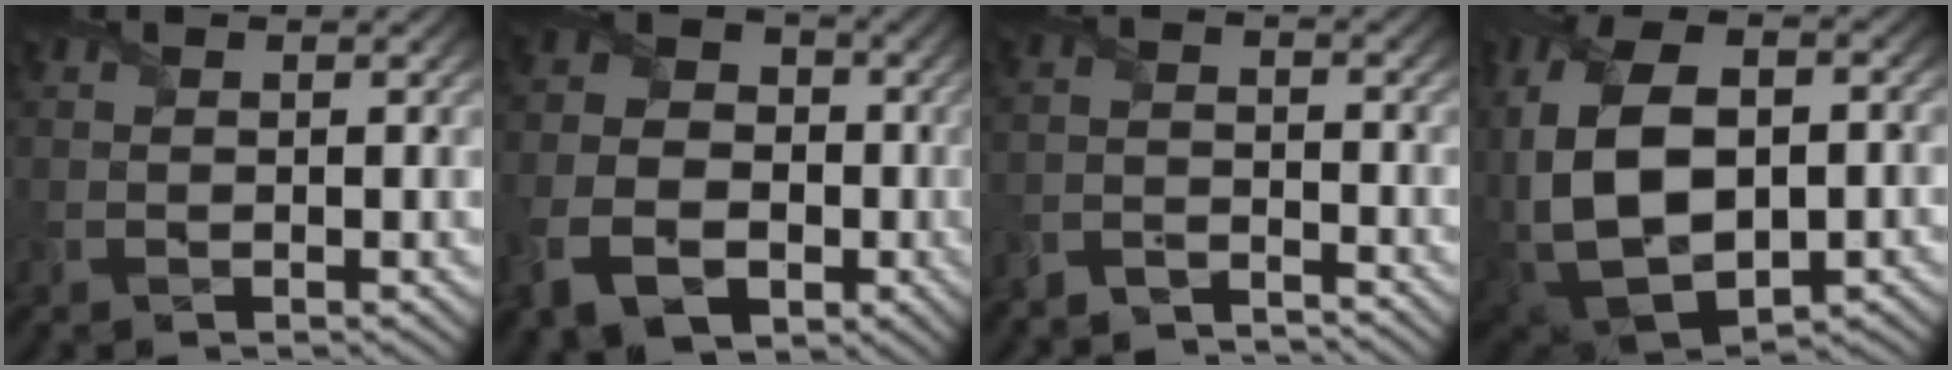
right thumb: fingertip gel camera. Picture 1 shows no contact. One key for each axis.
{"total": 11.8, "fx": -4.5, "fy": 9.0, "fz": 6.3, "tx": -0.155, "ty": -0.034, "tz": -0.088}
{"total": 4.0, "fx": -4.0, "fy": -0.2, "fz": 0.2, "tx": -0.003, "ty": -0.003, "tz": -0.086}
{"total": 17.5, "fx": -1.2, "fy": 11.7, "fz": 12.9, "tx": -0.276, "ty": -0.022, "tz": 0.020}